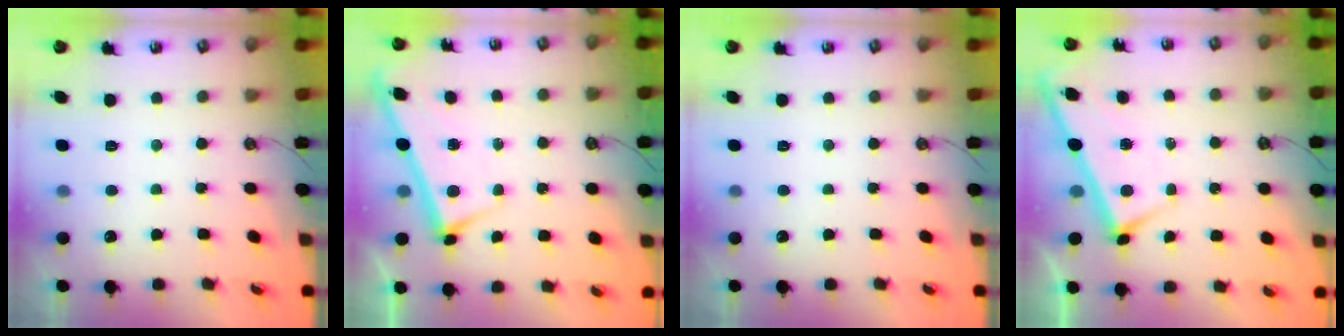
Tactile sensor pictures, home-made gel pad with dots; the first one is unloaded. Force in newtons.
{"total": 2.9, "press": 2.9, "slide": 0.1}
{"total": 0.0}
{"total": 2.7, "press": 2.7, "slide": 0.4}